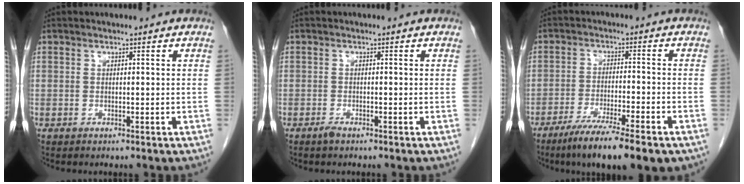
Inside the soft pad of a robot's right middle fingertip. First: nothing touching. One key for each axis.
{"total": 0.9, "fx": -0.8, "fy": 0.2, "fz": 0.5, "tx": -0.012, "ty": -0.001, "tz": -0.013}
{"total": 13.2, "fx": -9.4, "fy": 1.5, "fz": 9.2, "tx": -0.132, "ty": -0.028, "tz": -0.146}